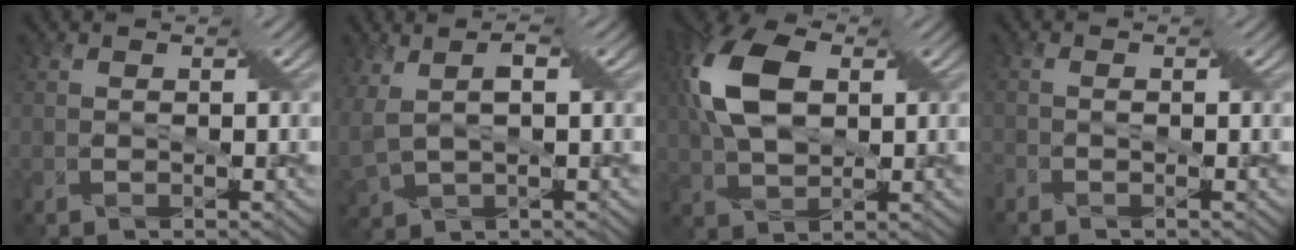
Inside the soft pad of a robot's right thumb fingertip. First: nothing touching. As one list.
[{"total": 6.3, "force": [1.9, 3.3, 5.1], "torque": [-0.129, 0.008, 0.047]}, {"total": 11.5, "force": [2.5, 6.6, 9.1], "torque": [-0.218, 0.024, 0.037]}, {"total": 1.8, "force": [-1.5, 0.4, 1.0], "torque": [-0.017, 0.000, -0.031]}]